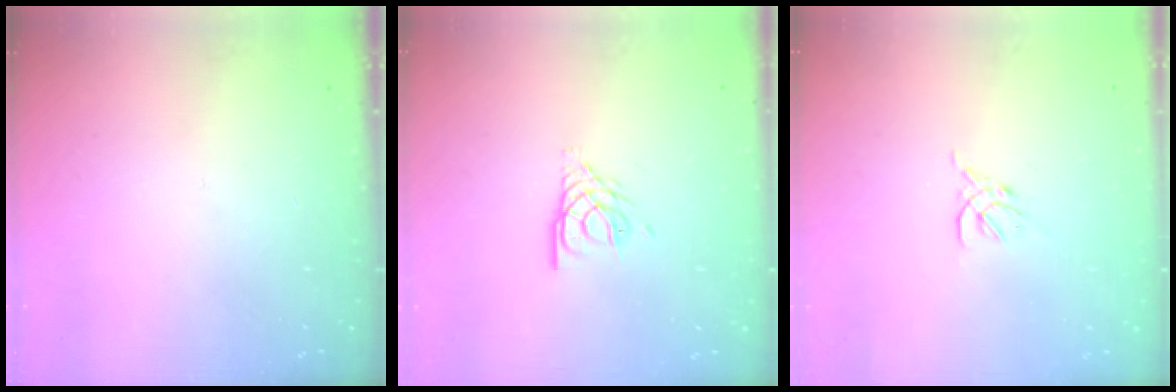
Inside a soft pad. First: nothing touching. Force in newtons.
{"total": 4.2, "press": 4.1, "slide": 0.5}
{"total": 2.3, "press": 2.2, "slide": 0.5}